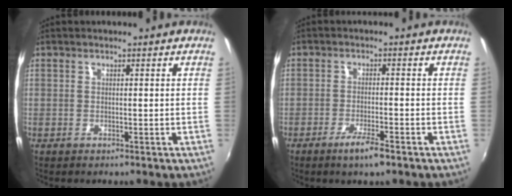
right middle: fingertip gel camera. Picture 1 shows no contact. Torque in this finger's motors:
{"motor_torque": [1.21, -0.92, 0.59, 0.20]}